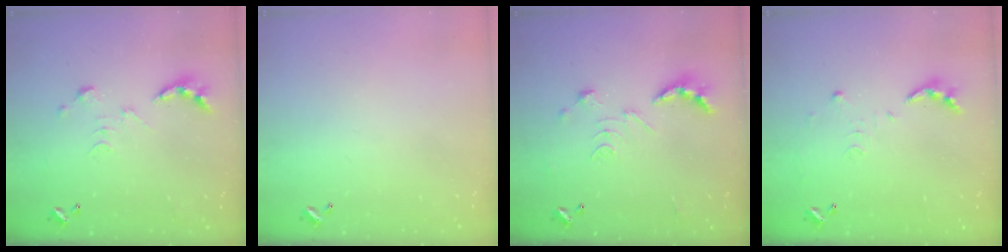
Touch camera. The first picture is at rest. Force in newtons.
{"total": 0.0}
{"total": 2.5, "press": 2.0, "slide": 1.5}
{"total": 7.0, "press": 7.0, "slide": 0.5}